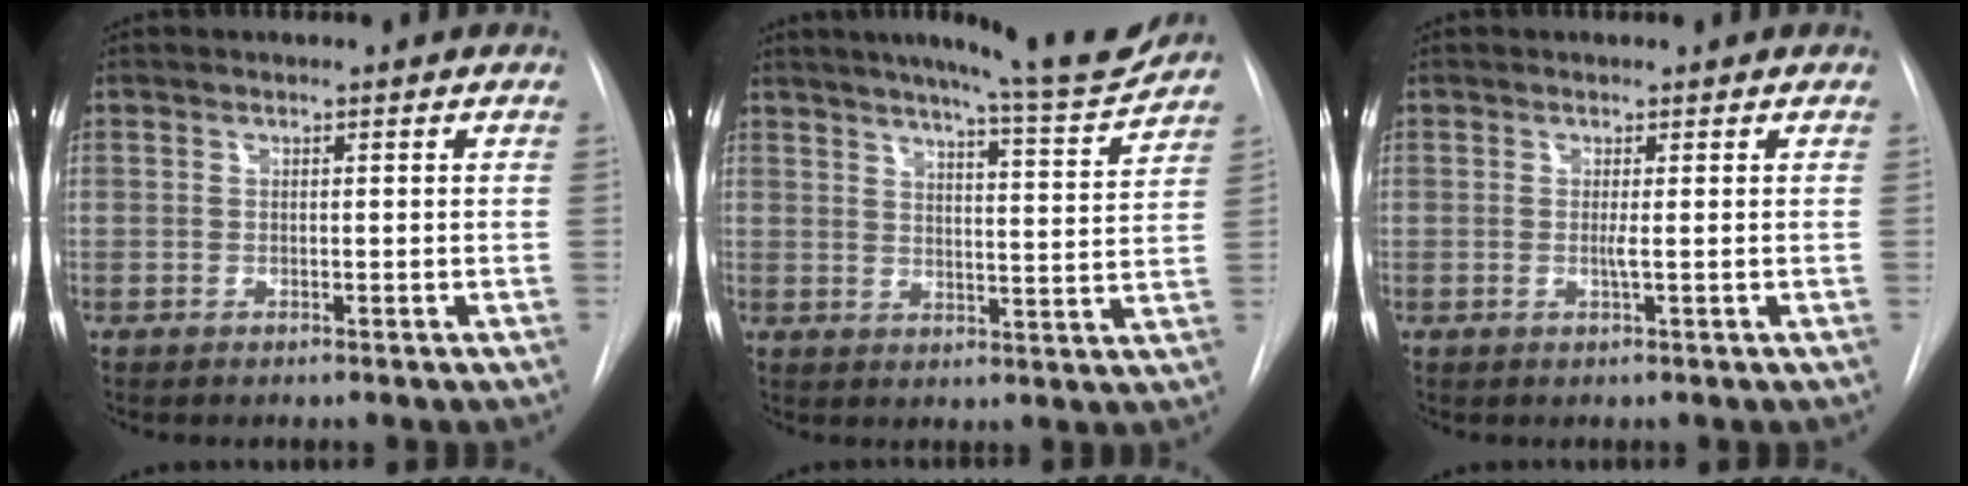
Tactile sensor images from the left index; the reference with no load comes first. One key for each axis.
{"total": 13.3, "fx": 12.2, "fy": -0.2, "fz": 5.3, "tx": -0.075, "ty": -0.036, "tz": 0.156}
{"total": 0.9, "fx": -0.2, "fy": -0.3, "fz": 0.8, "tx": -0.017, "ty": -0.005, "tz": -0.003}